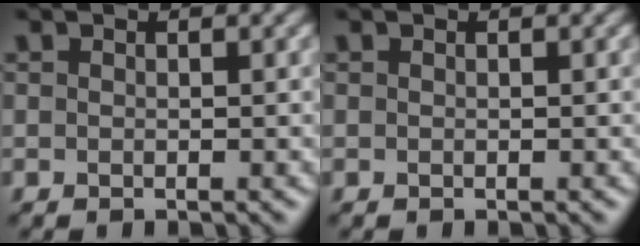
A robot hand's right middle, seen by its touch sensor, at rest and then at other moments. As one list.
[{"total": 0.0}]